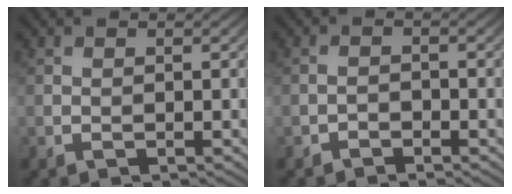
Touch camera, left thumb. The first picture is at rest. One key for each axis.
{"total": 1.2, "fx": -1.2, "fy": 0.4, "fz": 0.1, "tx": -0.006, "ty": -0.001, "tz": -0.020}